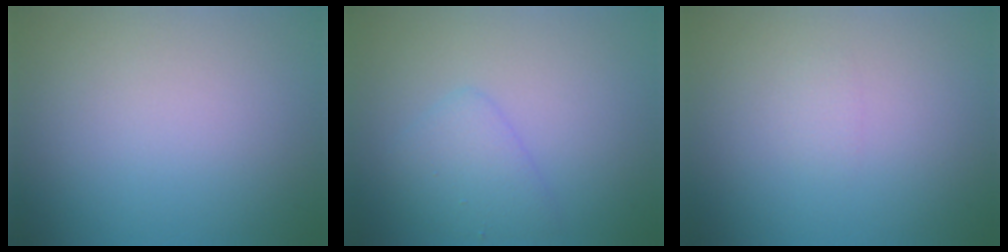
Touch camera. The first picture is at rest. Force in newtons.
{"total": 2.6, "press": 2.6, "slide": 0.1}
{"total": 0.6, "press": 0.6, "slide": 0.1}